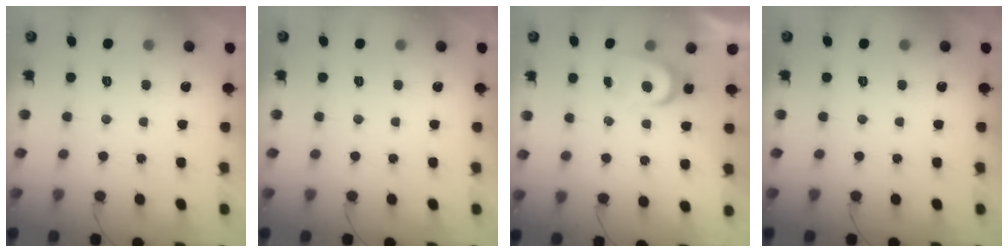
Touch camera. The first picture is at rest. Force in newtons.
{"total": 0.0}
{"total": 4.3, "press": 4.3, "slide": 0.5}
{"total": 0.0}